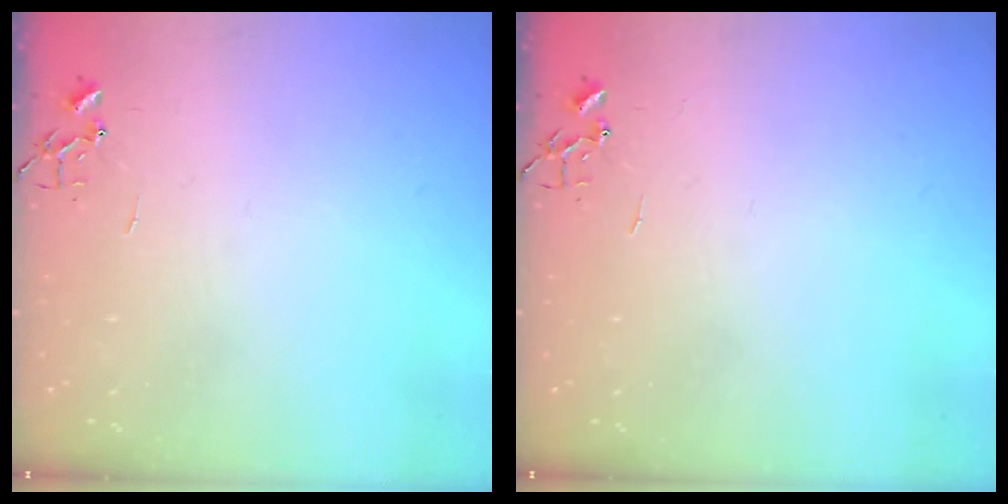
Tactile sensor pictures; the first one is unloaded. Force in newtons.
{"total": 0.0}